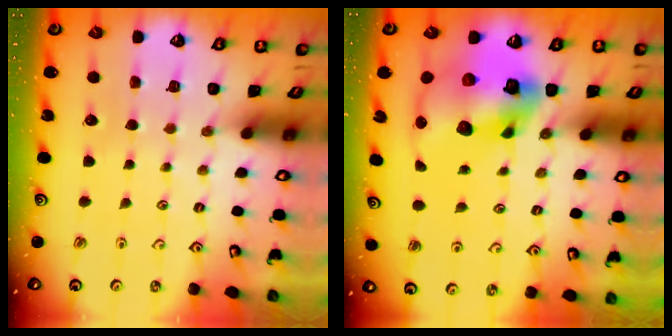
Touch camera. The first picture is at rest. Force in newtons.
{"total": 17.3, "press": 17.1, "slide": 2.6}